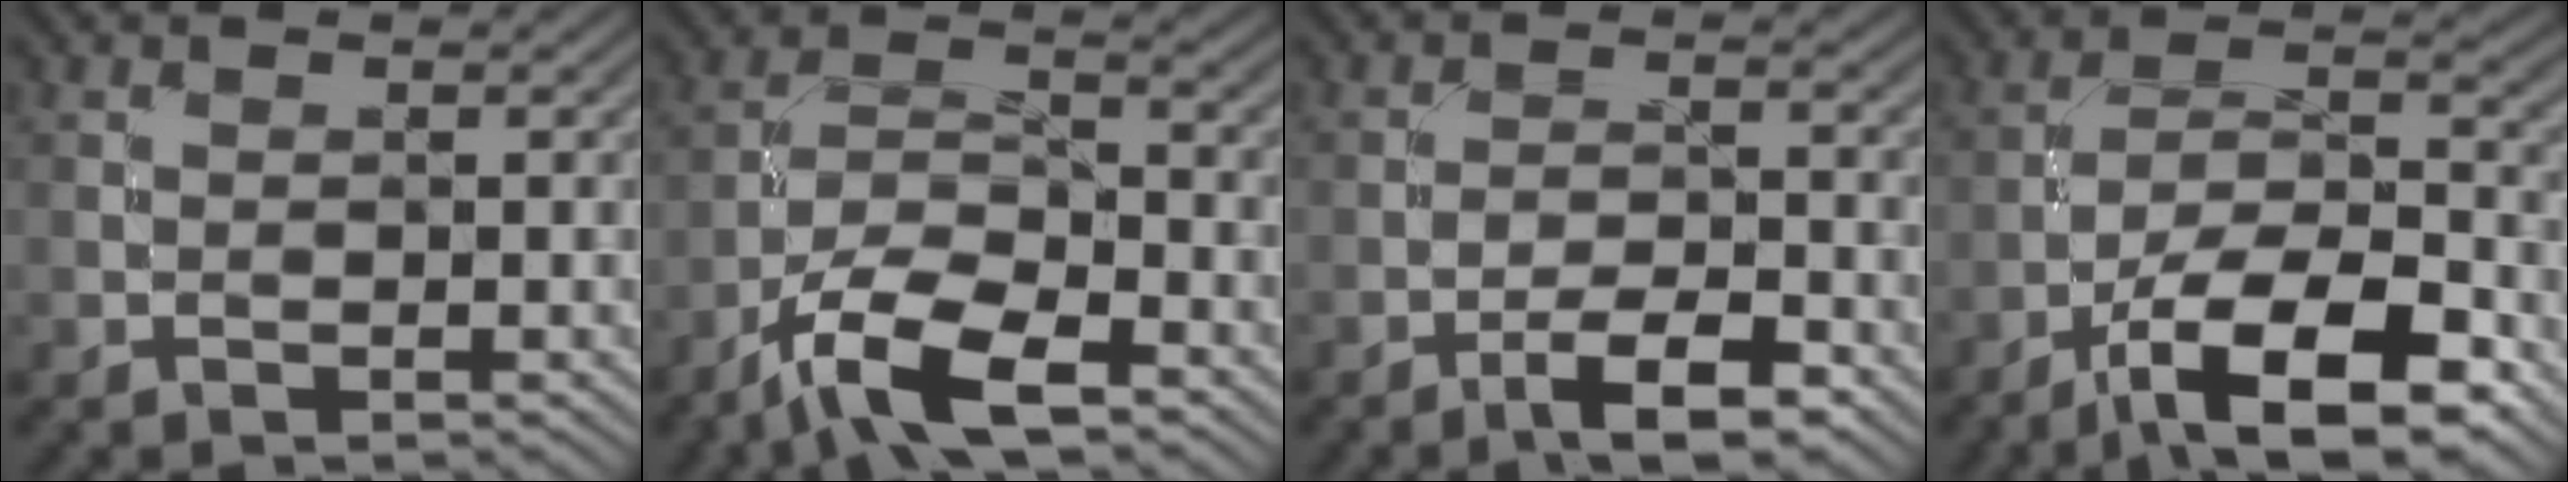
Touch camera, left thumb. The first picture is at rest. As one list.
[{"total": 10.1, "force": [-6.5, 3.4, 6.9], "torque": [-0.128, 0.002, -0.137]}, {"total": 5.6, "force": [-3.7, 1.4, 4.0], "torque": [-0.068, 0.008, -0.066]}, {"total": 13.4, "force": [-8.1, 4.3, 9.8], "torque": [-0.171, -0.001, -0.147]}]